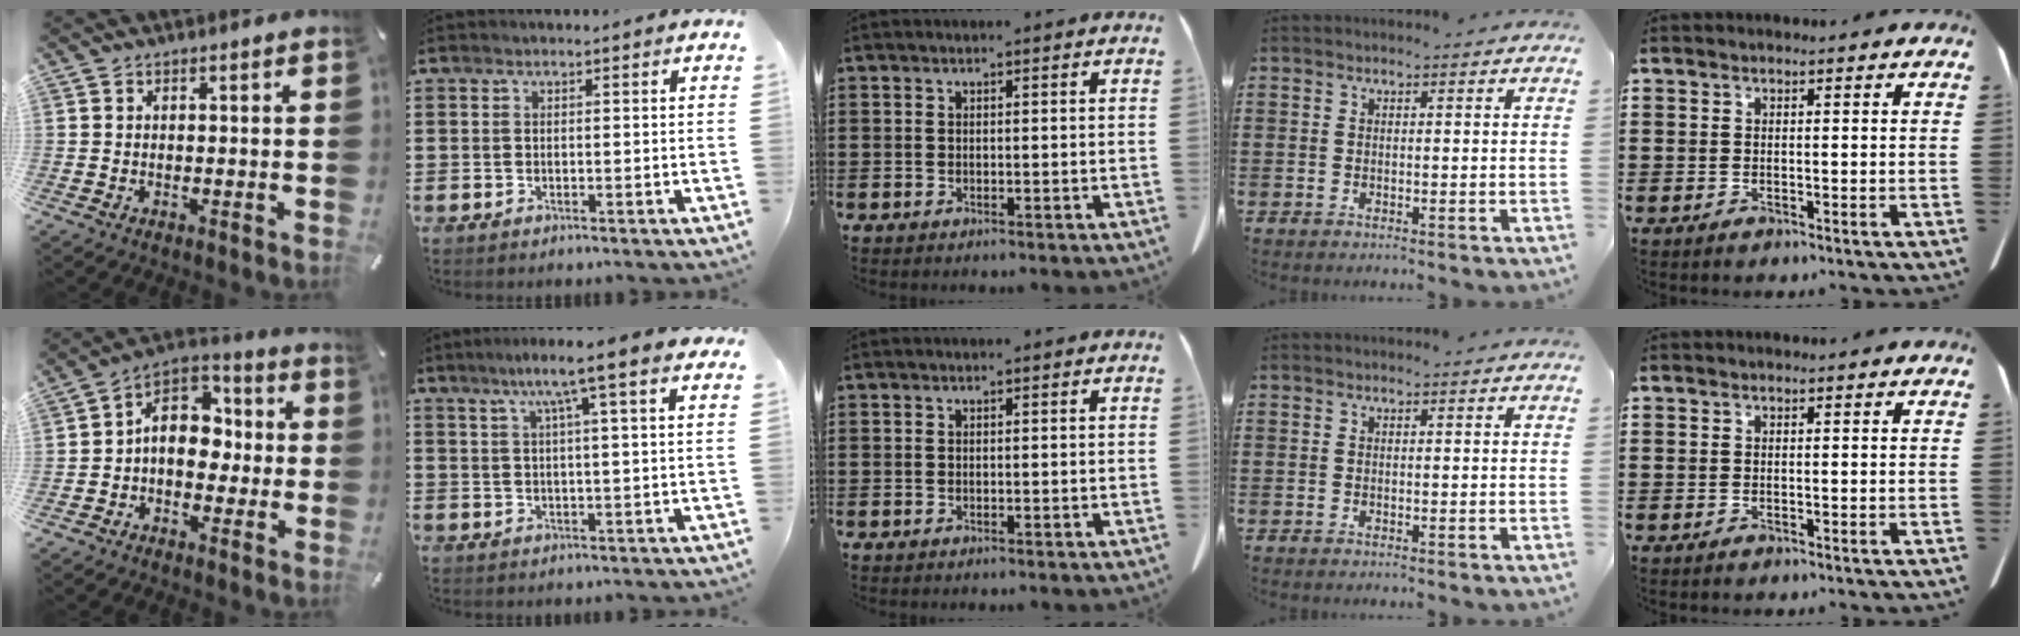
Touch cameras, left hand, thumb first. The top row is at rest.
{"thumb": {"total": 10.7, "force": [0.0, 8.4, 6.7], "torque": [-0.114, 0.004, -0.002]}, "index": {"total": 6.9, "force": [3.9, -0.3, 5.7], "torque": [-0.123, -0.001, 0.060]}}